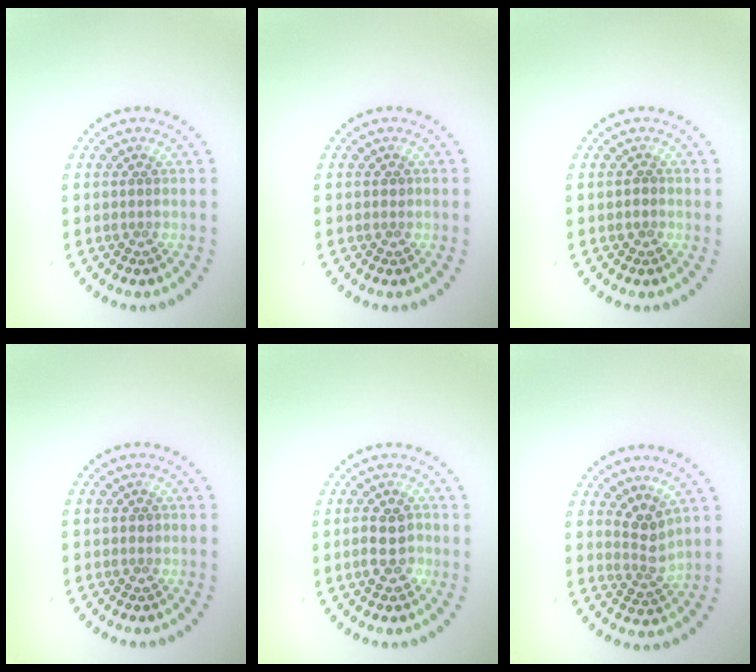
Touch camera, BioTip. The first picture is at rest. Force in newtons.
{"total": 0.7, "press": 0.7, "slide": 0.1}
{"total": 0.6, "press": 0.3, "slide": 0.5}
{"total": 0.7, "press": 0.7, "slide": 0.1}
{"total": 2.9, "press": 2.9, "slide": 0.4}
{"total": 2.4, "press": 1.9, "slide": 1.5}